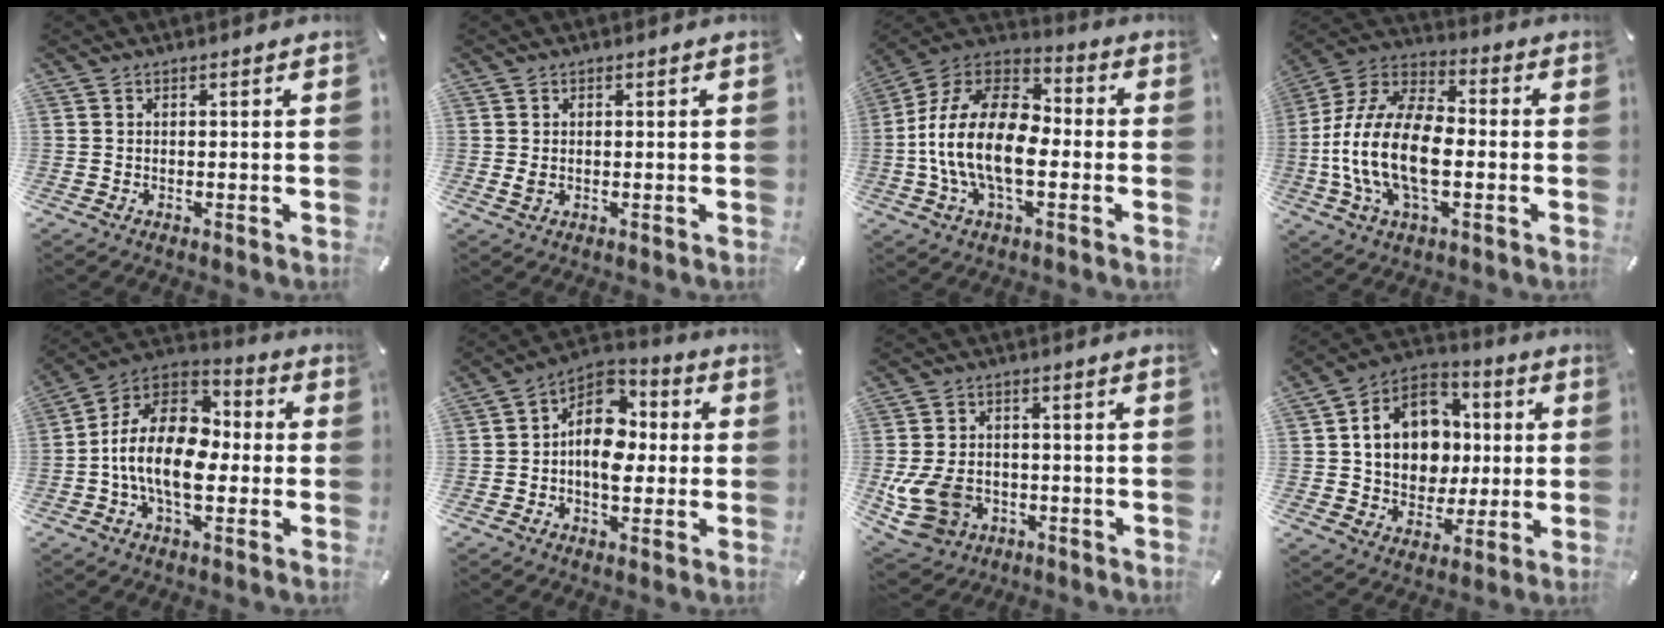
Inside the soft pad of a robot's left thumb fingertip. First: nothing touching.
{"total": 1.5, "force": [0.1, 1.1, 1.0], "torque": [-0.019, -0.004, -0.002]}
{"total": 18.3, "force": [-4.6, 10.3, 14.4], "torque": [-0.301, 0.018, -0.081]}
{"total": 17.8, "force": [-4.3, 10.2, 14.0], "torque": [-0.301, 0.013, -0.079]}
{"total": 16.7, "force": [-3.7, 10.4, 12.5], "torque": [-0.254, 0.019, -0.066]}
{"total": 11.8, "force": [-0.5, 8.7, 8.0], "torque": [-0.135, -0.004, -0.011]}
{"total": 11.4, "force": [-3.1, 8.9, 6.4], "torque": [-0.149, 0.013, -0.052]}
{"total": 15.6, "force": [0.6, 13.2, 8.2], "torque": [-0.149, 0.008, 0.019]}